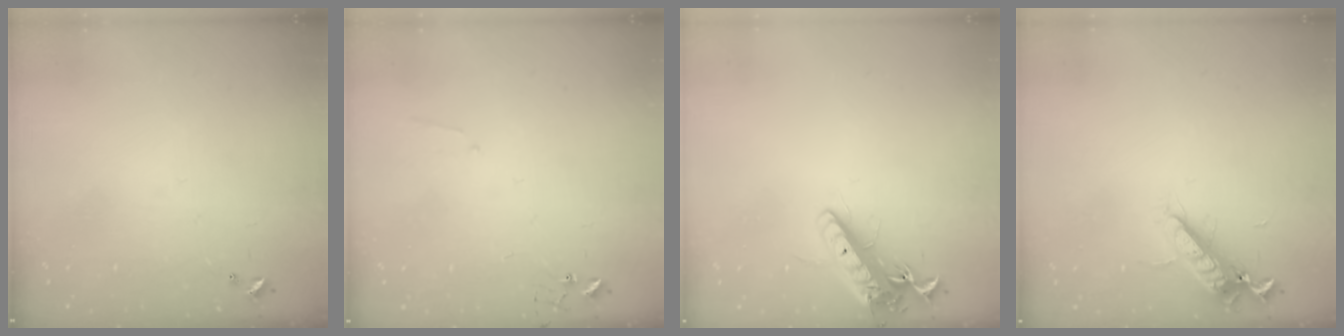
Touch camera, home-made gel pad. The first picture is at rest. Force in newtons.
{"total": 5.1, "press": 5.1, "slide": 0.5}
{"total": 14.5, "press": 14.2, "slide": 2.8}
{"total": 13.5, "press": 13.3, "slide": 1.9}